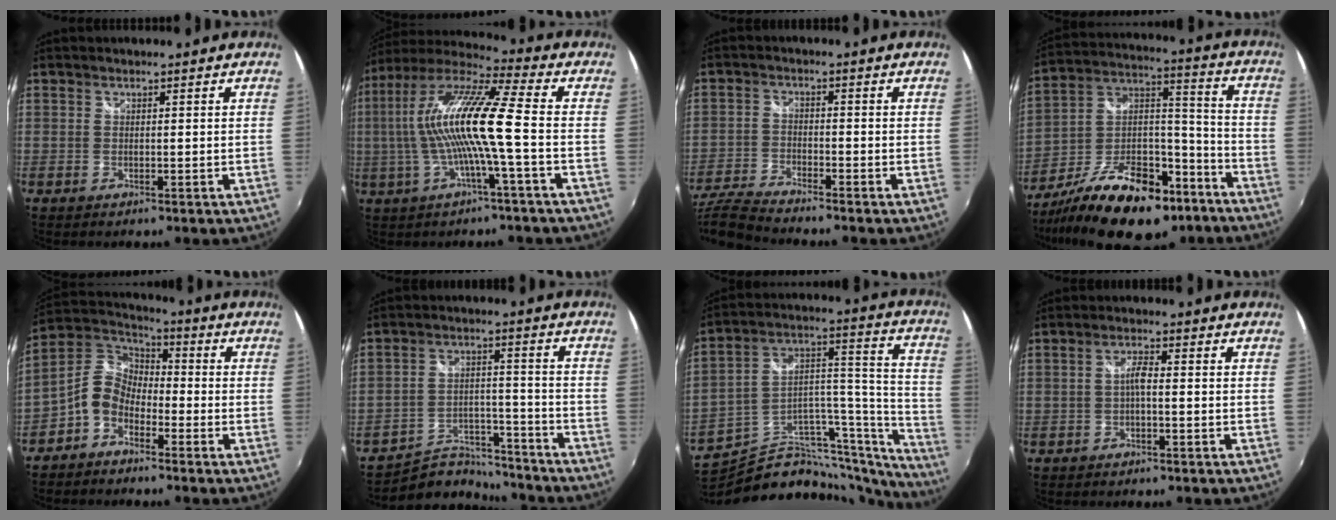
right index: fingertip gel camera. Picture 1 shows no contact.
{"total": 16.0, "force": [-1.4, 0.2, 16.0], "torque": [-0.289, 0.004, -0.031]}
{"total": 9.2, "force": [-8.4, 0.8, 3.8], "torque": [-0.099, -0.022, -0.167]}
{"total": 24.7, "force": [-16.0, 11.7, 14.8], "torque": [-0.270, 0.011, -0.248]}
{"total": 8.6, "force": [-4.5, 6.0, 4.3], "torque": [-0.095, 0.023, -0.100]}
{"total": 10.7, "force": [-9.9, 4.0, 0.8], "torque": [-0.022, 0.030, -0.153]}
{"total": 25.3, "force": [-19.4, 9.9, 12.8], "torque": [-0.161, 0.051, -0.297]}
{"total": 2.2, "force": [-0.7, 0.4, 2.1], "torque": [-0.043, 0.007, -0.014]}